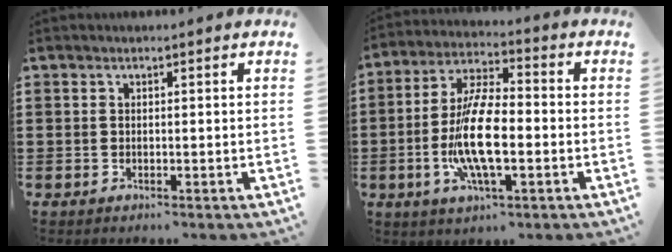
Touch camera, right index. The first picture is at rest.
{"total": 11.4, "force": [-2.2, 3.9, 10.5], "torque": [-0.230, -0.010, -0.047]}